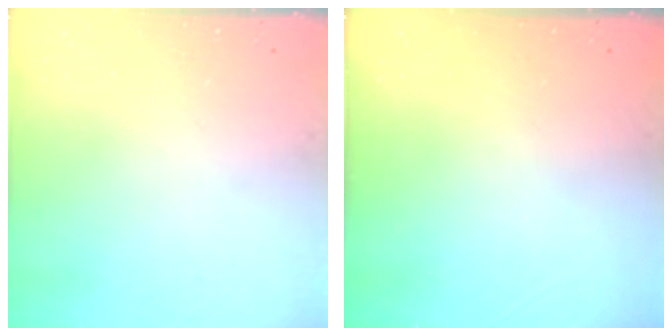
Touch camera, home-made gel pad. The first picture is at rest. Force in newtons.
{"total": 0.0}